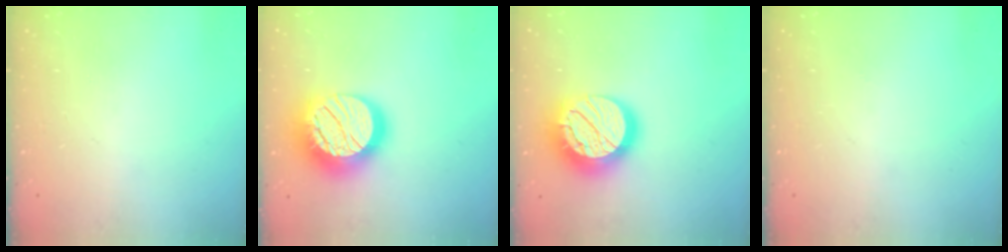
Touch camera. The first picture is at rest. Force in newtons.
{"total": 23.1, "press": 23.1, "slide": 1.5}
{"total": 20.3, "press": 20.3, "slide": 1.5}
{"total": 0.0}